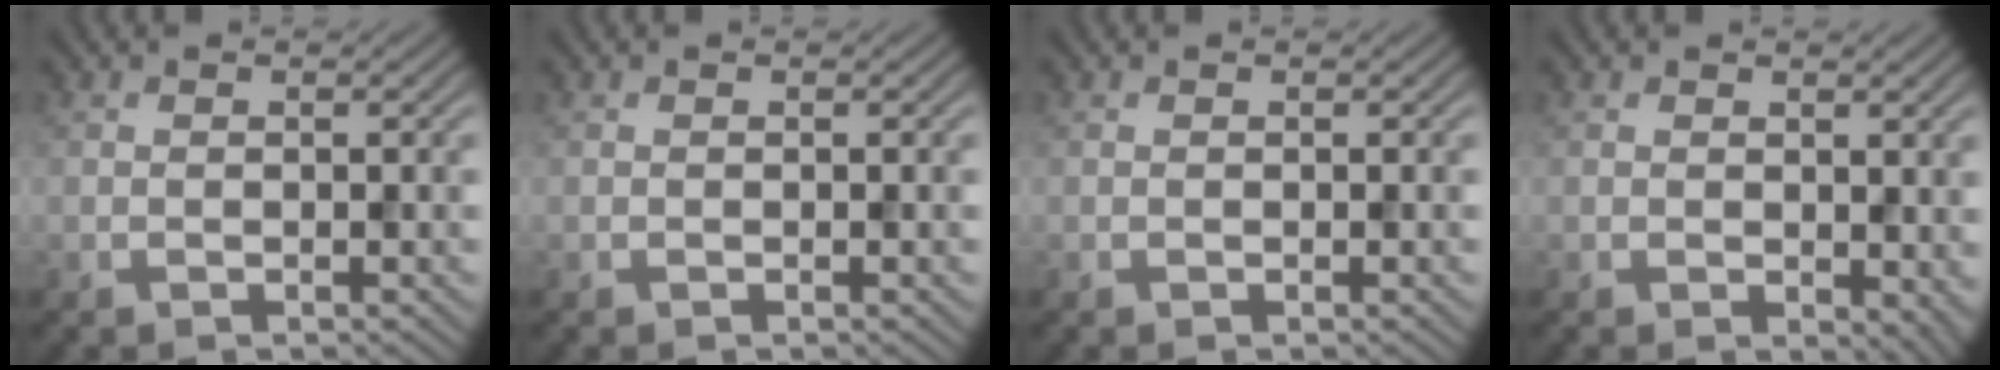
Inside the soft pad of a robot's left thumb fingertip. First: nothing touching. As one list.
[{"total": 0.0}, {"total": 0.0}, {"total": 2.9, "force": [0.1, 1.9, 2.2], "torque": [-0.028, -0.010, 0.005]}]